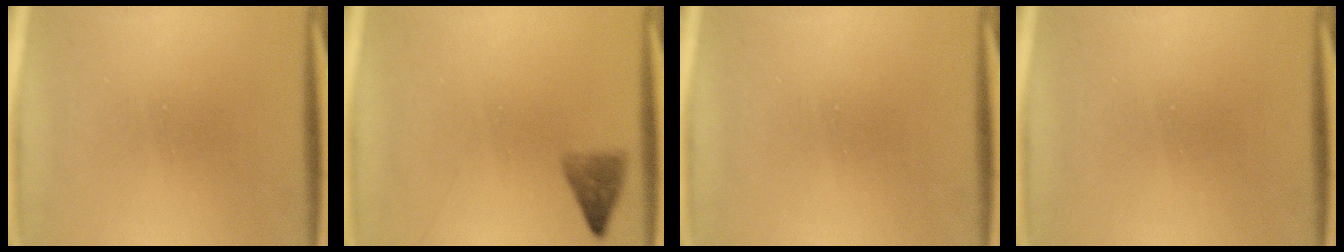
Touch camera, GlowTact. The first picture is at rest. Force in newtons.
{"total": 2.0}
{"total": 0.0}
{"total": 0.0}